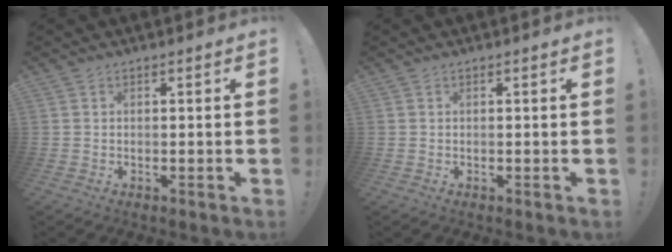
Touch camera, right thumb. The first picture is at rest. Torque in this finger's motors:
{"motor_torque": [-0.10, 0.00, -0.20, 0.02, 0.02]}